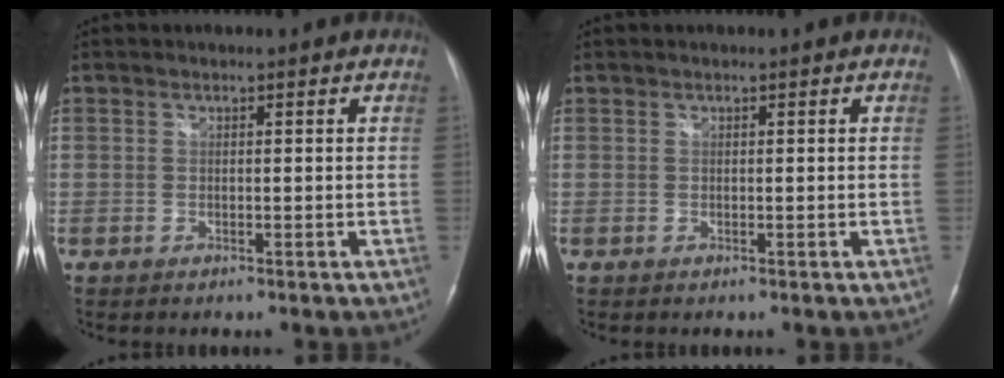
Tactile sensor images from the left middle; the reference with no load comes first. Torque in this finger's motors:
{"motor_torque": [0.15, -0.18, 0.05, -0.01]}